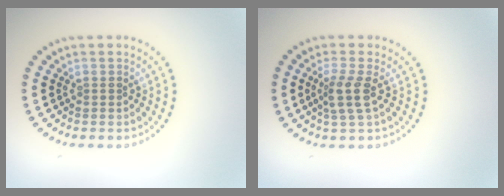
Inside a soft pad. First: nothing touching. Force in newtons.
{"total": 2.4, "press": 2.0, "slide": 1.4}